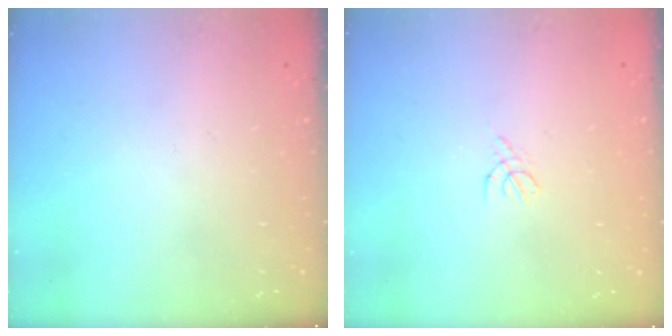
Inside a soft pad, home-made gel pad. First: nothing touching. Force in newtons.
{"total": 1.8, "press": 1.7, "slide": 0.5}